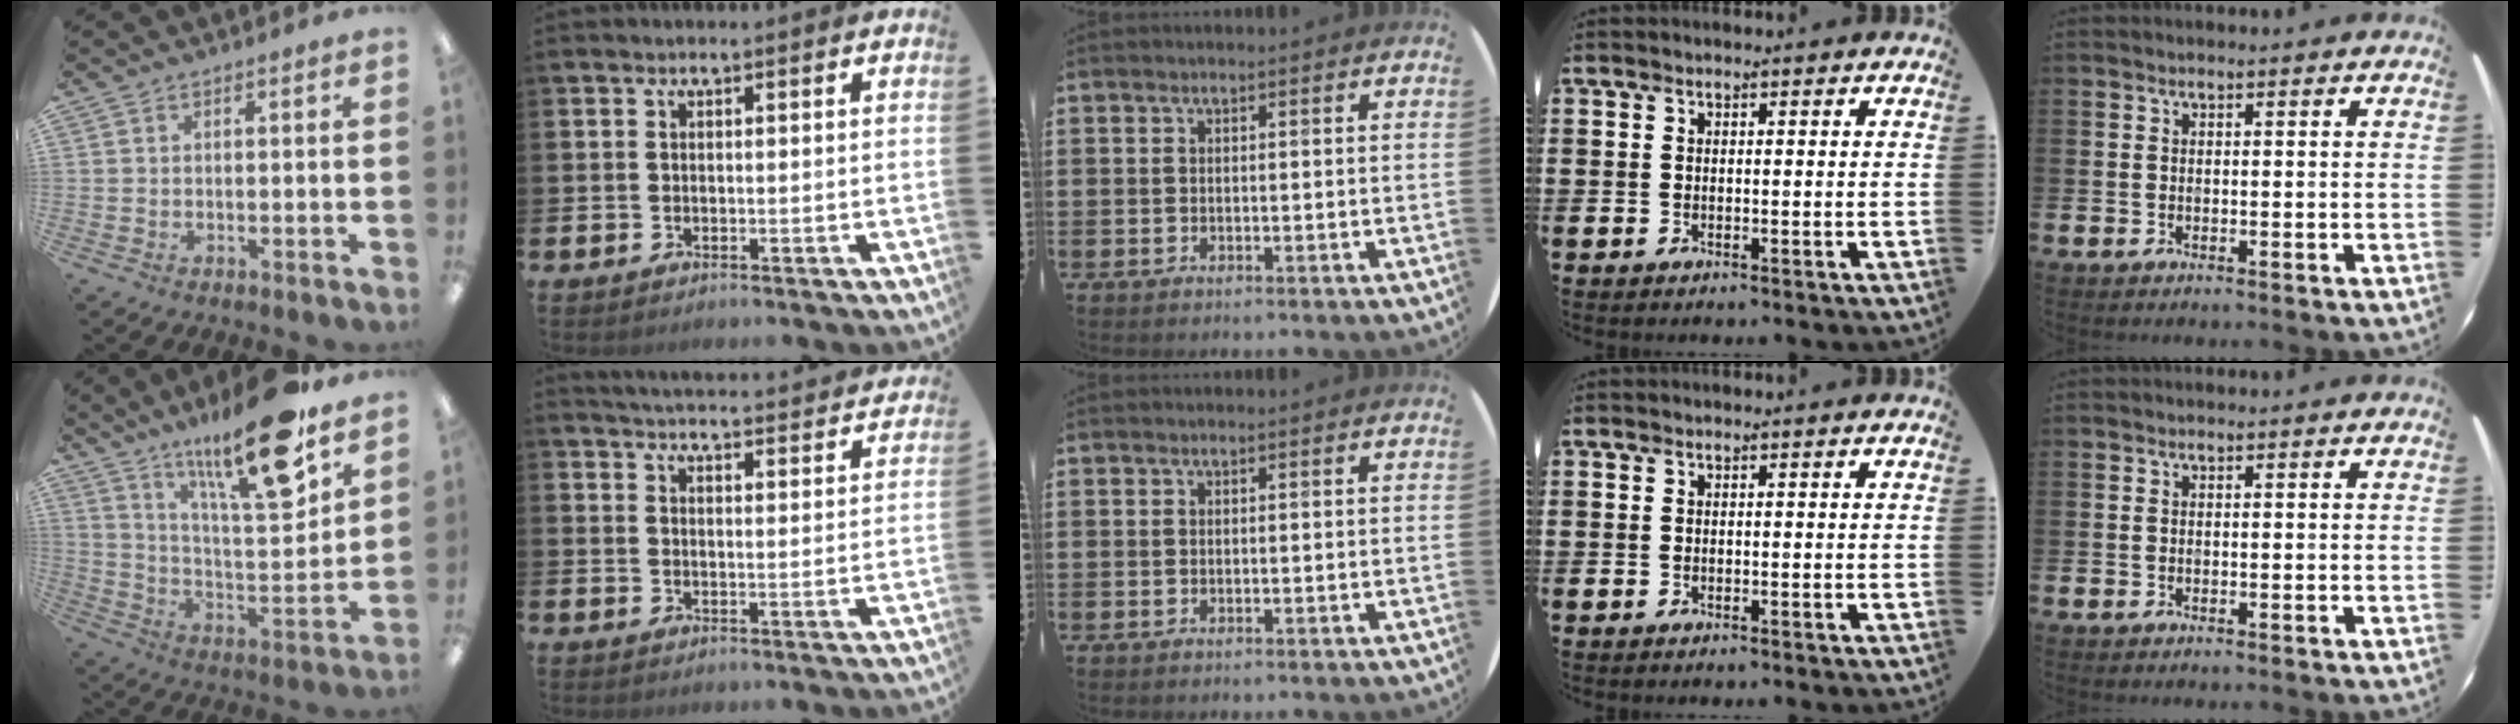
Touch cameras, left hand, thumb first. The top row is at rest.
{"thumb": {"total": 20.8, "force": [14.8, 4.3, 14.0], "torque": [-0.232, -0.093, 0.238]}, "index": {"total": 4.7, "force": [4.7, 0.1, 0.3], "torque": [-0.019, -0.040, 0.081]}}